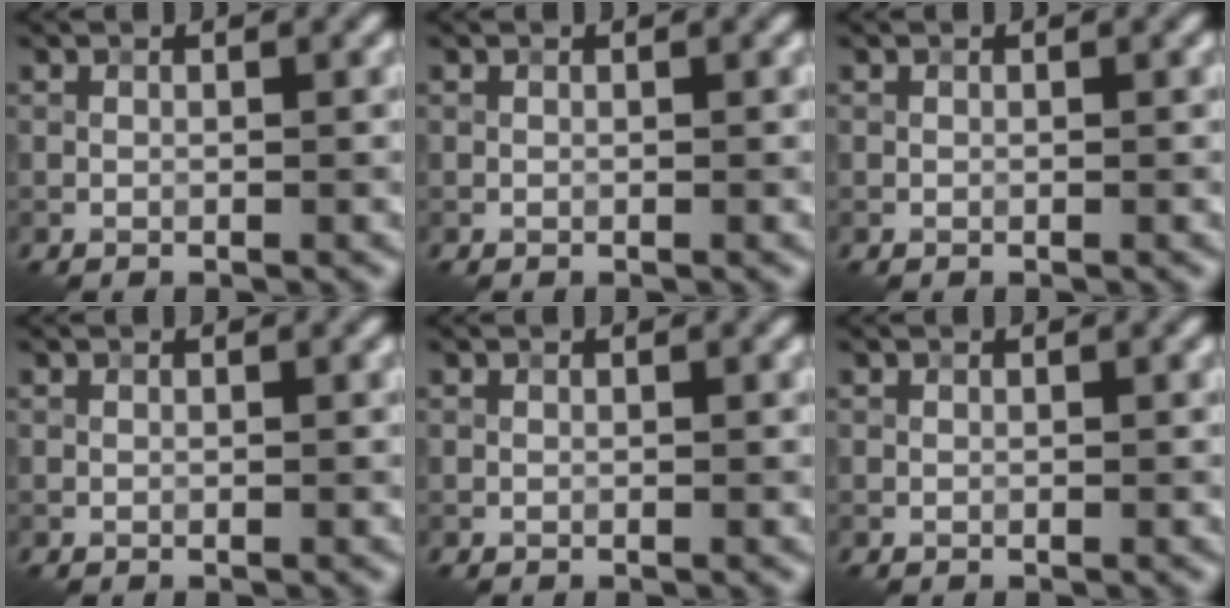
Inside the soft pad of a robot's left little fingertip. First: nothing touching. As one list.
[{"total": 0.0}, {"total": 0.0}, {"total": 0.0}, {"total": 0.0}, {"total": 0.0}]